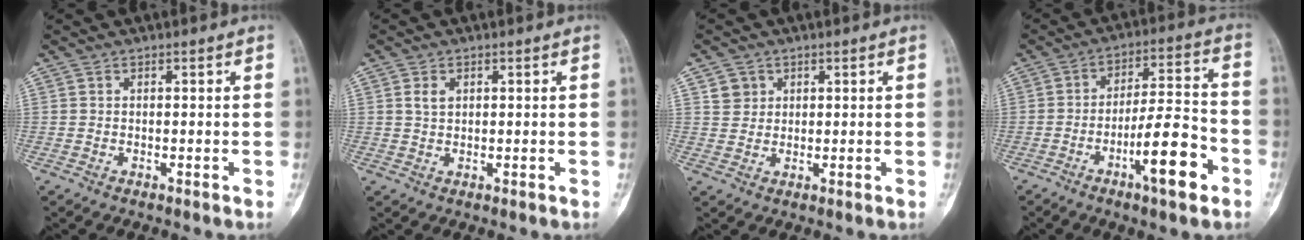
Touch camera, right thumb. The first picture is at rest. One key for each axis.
{"total": 2.1, "fx": 0.7, "fy": 1.4, "fz": 1.4, "tx": -0.023, "ty": 0.000, "tz": 0.016}
{"total": 3.0, "fx": 1.4, "fy": 2.6, "fz": 0.5, "tx": 0.009, "ty": -0.006, "tz": 0.023}
{"total": 12.8, "fx": -5.8, "fy": 3.0, "fz": 11.0, "tx": -0.169, "ty": 0.035, "tz": -0.092}